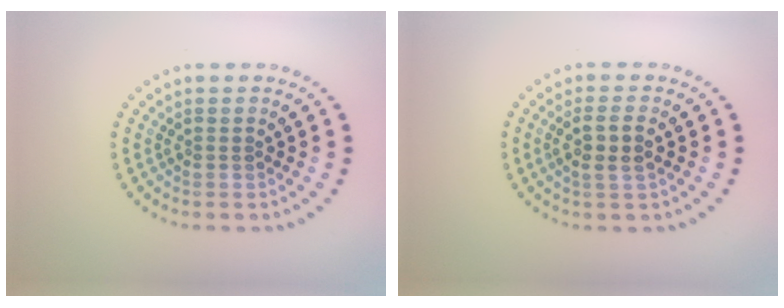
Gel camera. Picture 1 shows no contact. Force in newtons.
{"total": 2.5, "press": 2.2, "slide": 1.0}